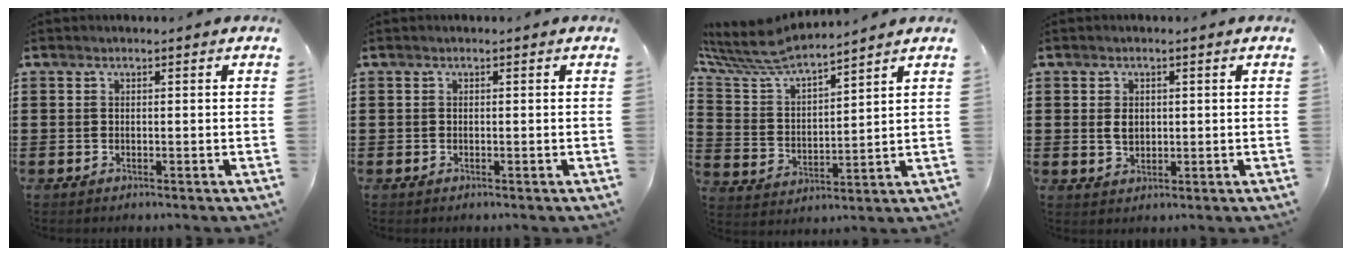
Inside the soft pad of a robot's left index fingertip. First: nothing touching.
{"total": 0.0}
{"total": 7.3, "force": [6.9, 0.8, 2.3], "torque": [-0.085, -0.044, 0.116]}
{"total": 2.4, "force": [0.4, 1.7, 1.7], "torque": [-0.036, 0.007, 0.008]}